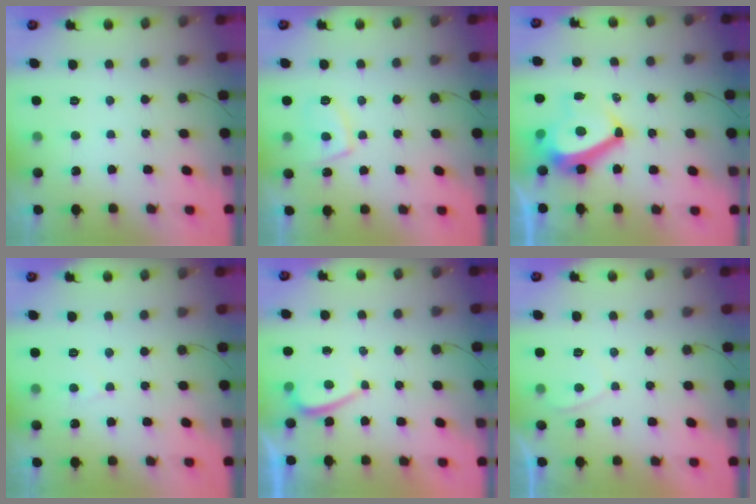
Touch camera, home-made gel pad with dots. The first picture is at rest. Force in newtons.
{"total": 7.3, "press": 7.2, "slide": 1.2}
{"total": 11.0, "press": 10.6, "slide": 3.2}
{"total": 2.7, "press": 2.7, "slide": 0.3}
{"total": 1.0, "press": 0.9, "slide": 0.5}
{"total": 1.2, "press": 1.1, "slide": 0.5}